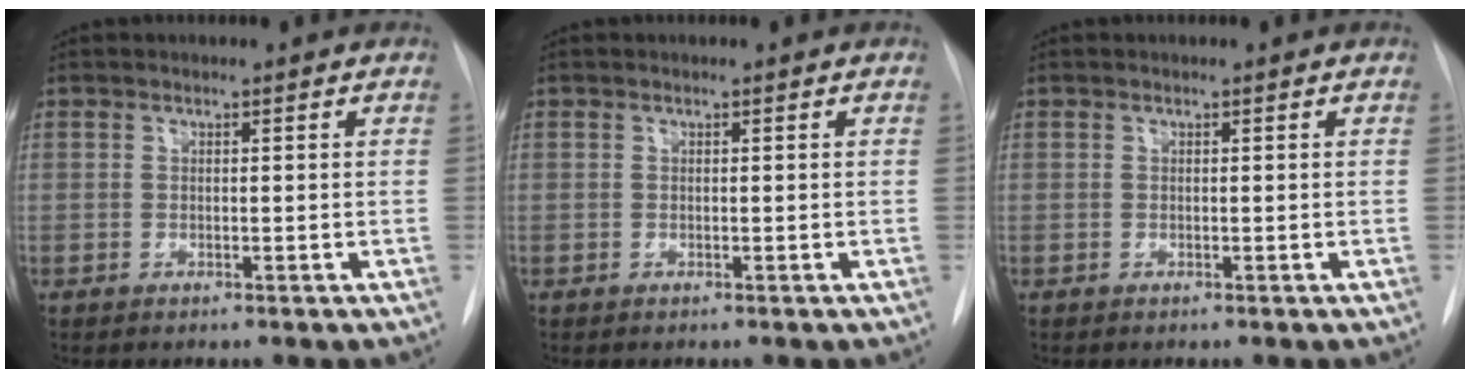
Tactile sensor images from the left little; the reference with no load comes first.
{"total": 0.0}
{"total": 0.0}